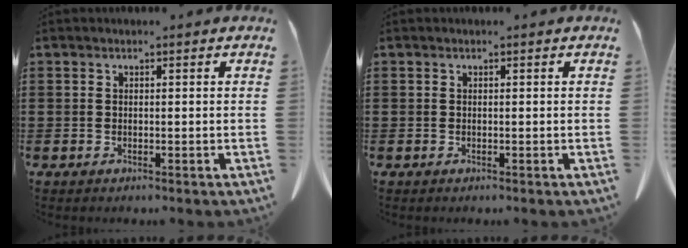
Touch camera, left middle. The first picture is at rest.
{"total": 0.0}